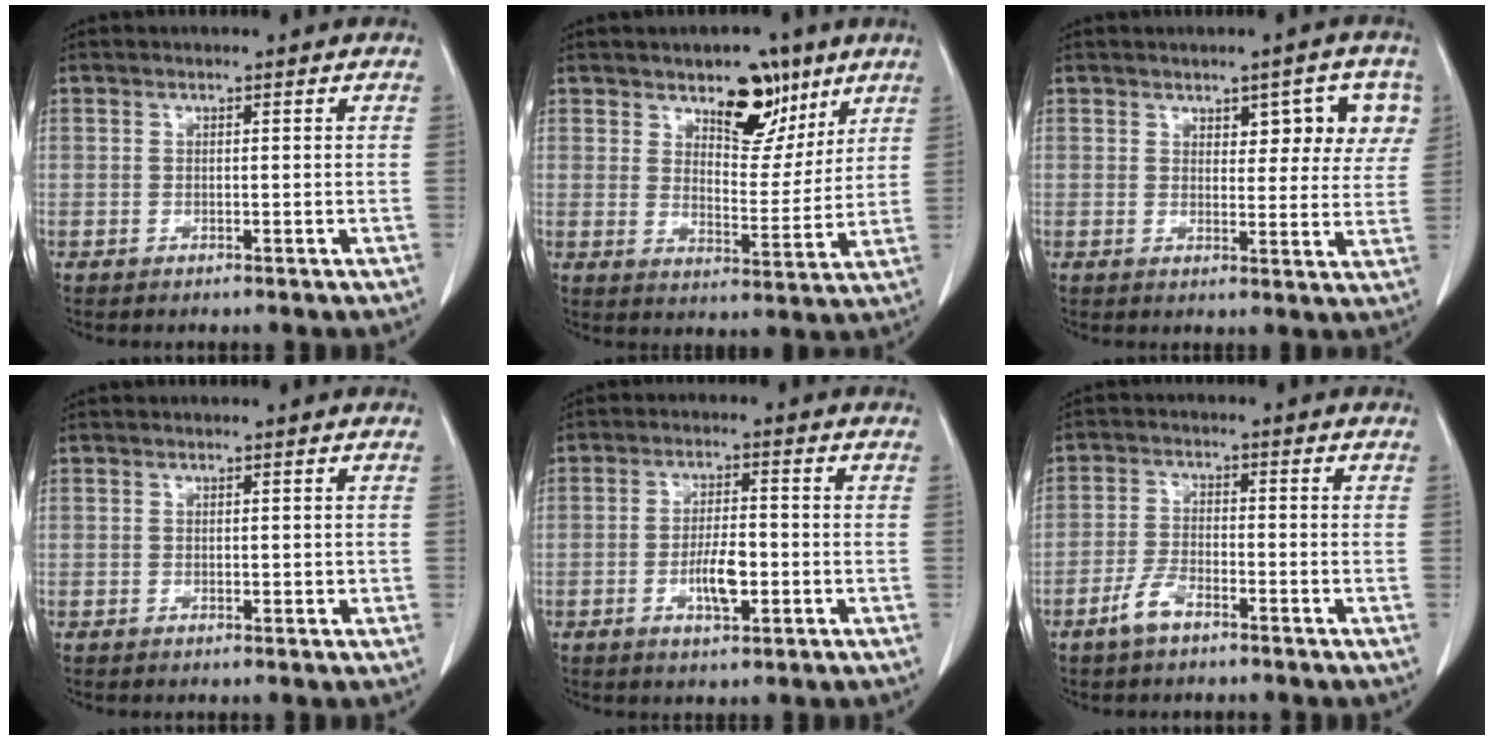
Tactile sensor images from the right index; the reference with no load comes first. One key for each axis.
{"total": 9.0, "fx": 5.9, "fy": 4.5, "fz": 5.2, "tx": -0.068, "ty": -0.005, "tz": 0.094}
{"total": 7.6, "fx": 3.4, "fy": 3.3, "fz": 5.9, "tx": -0.056, "ty": 0.014, "tz": 0.041}
{"total": 1.1, "fx": 0.0, "fy": 0.7, "fz": 0.8, "tx": -0.010, "ty": 0.000, "tz": 0.002}
{"total": 5.6, "fx": -1.6, "fy": 1.8, "fz": 5.1, "tx": -0.093, "ty": 0.000, "tz": -0.025}
{"total": 4.3, "fx": -3.1, "fy": 1.6, "fz": 2.7, "tx": -0.060, "ty": 0.002, "tz": -0.058}